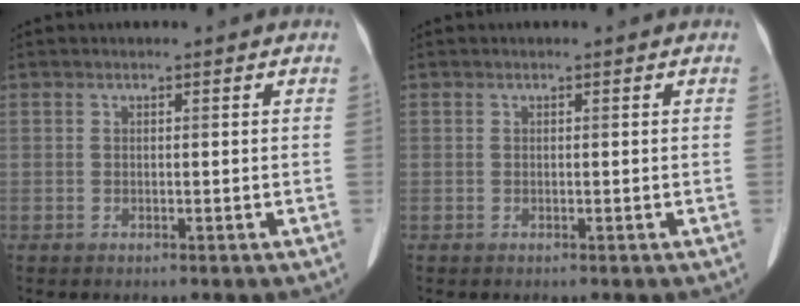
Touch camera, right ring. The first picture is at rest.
{"total": 0.0}